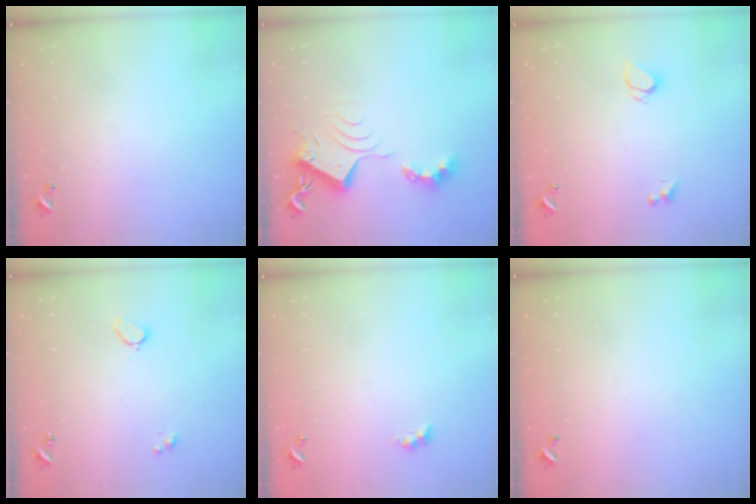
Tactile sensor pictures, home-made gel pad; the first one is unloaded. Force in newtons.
{"total": 8.5, "press": 8.5, "slide": 0.9}
{"total": 1.9, "press": 1.8, "slide": 0.4}
{"total": 2.0, "press": 1.9, "slide": 0.6}
{"total": 2.7, "press": 2.6, "slide": 0.6}
{"total": 2.8, "press": 2.8, "slide": 0.1}